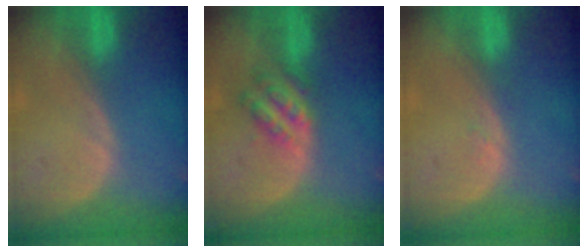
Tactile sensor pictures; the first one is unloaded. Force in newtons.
{"total": 5.4, "press": 4.9, "slide": 2.2}
{"total": 0.7, "press": 0.6, "slide": 0.3}